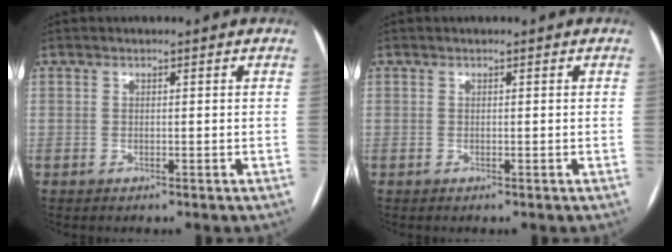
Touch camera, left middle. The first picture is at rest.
{"total": 0.0}